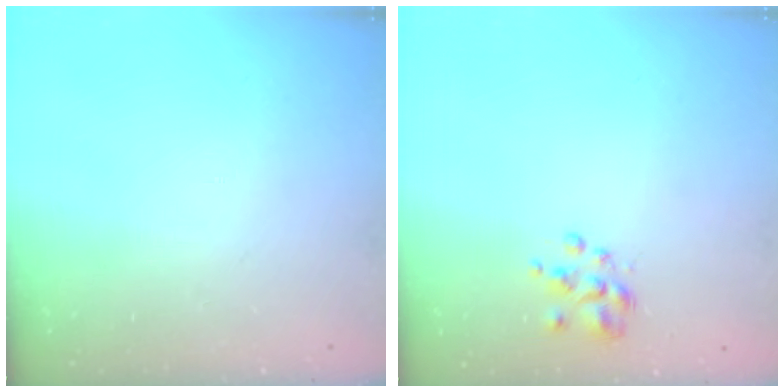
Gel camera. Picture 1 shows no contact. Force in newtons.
{"total": 2.6, "press": 2.5, "slide": 0.8}